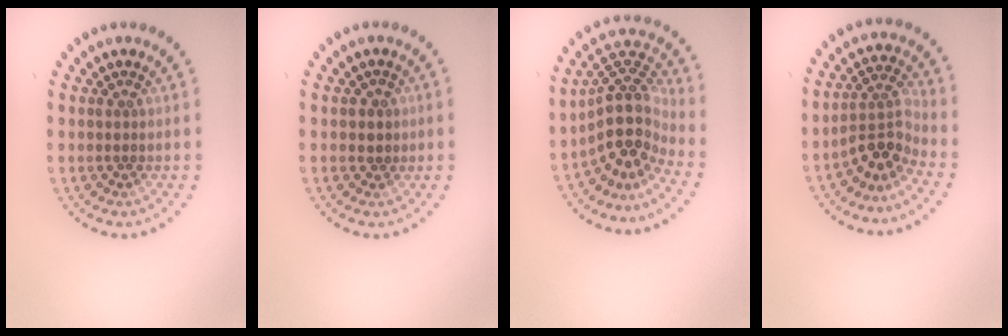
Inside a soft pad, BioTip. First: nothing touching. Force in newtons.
{"total": 0.8, "press": 0.7, "slide": 0.5}
{"total": 5.0, "press": 3.7, "slide": 3.3}
{"total": 3.5, "press": 2.4, "slide": 2.5}